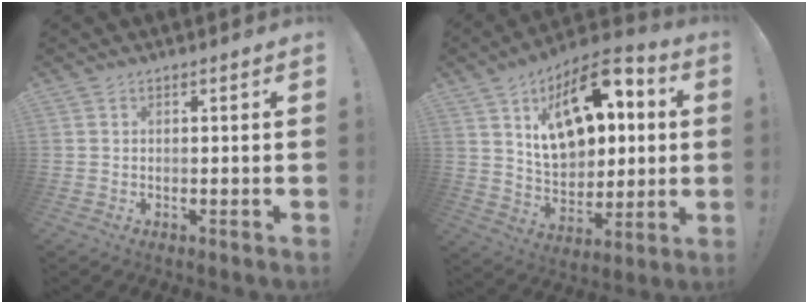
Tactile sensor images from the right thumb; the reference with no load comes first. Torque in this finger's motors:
{"motor_torque": [2.51, 2.50, 0.32, 0.21, 0.39]}